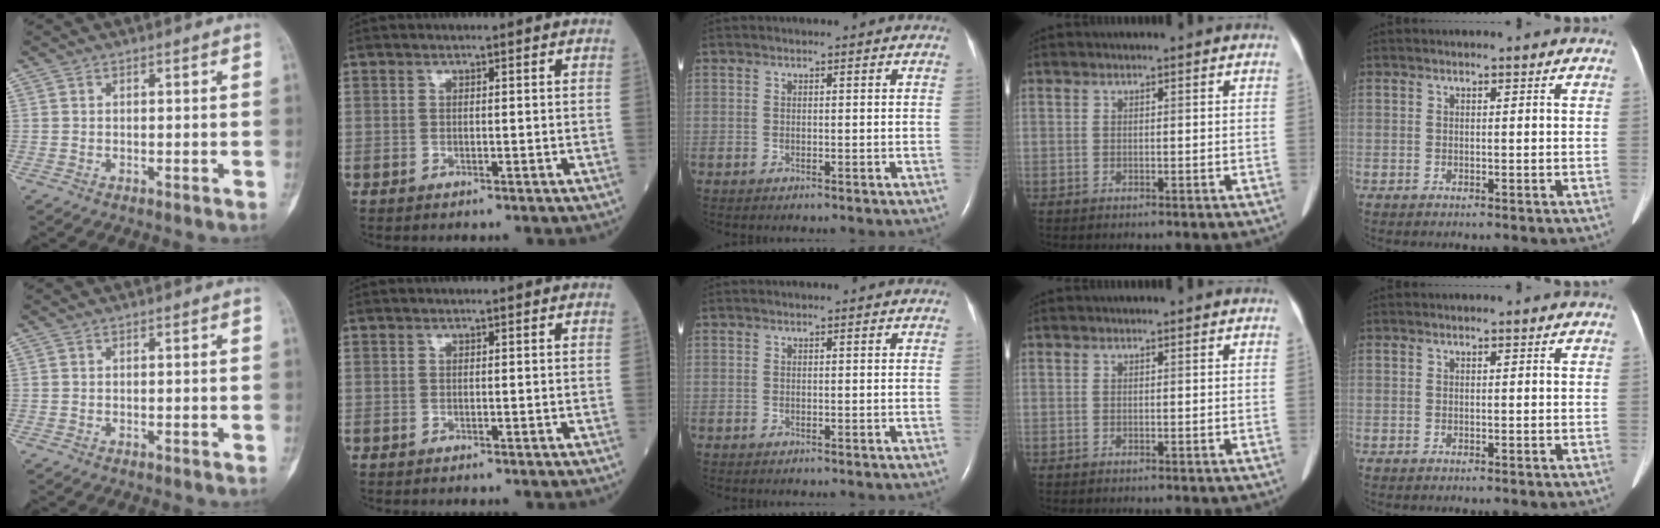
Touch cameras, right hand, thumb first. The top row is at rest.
{}